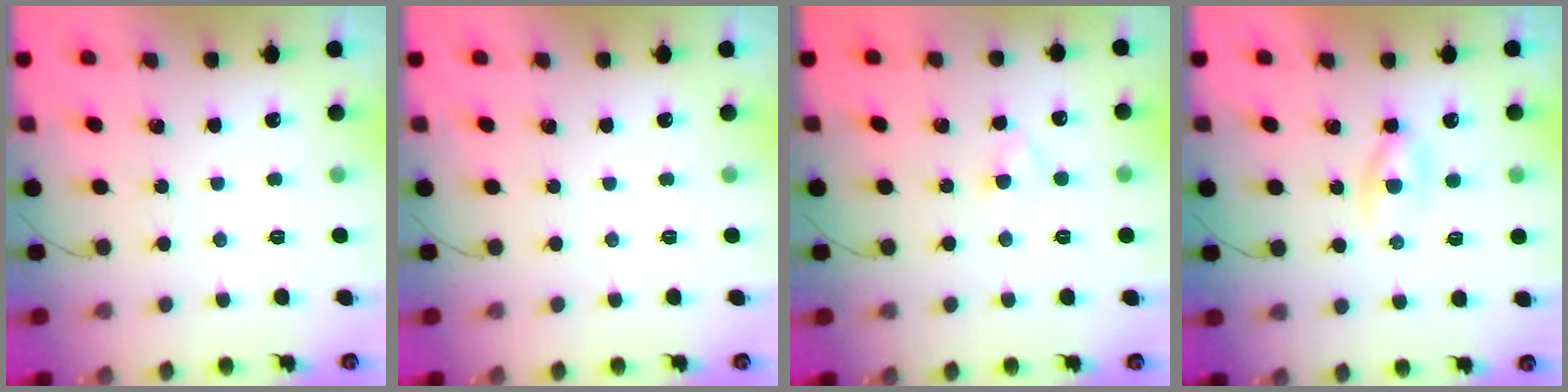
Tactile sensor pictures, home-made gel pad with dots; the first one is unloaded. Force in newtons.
{"total": 0.0}
{"total": 2.4, "press": 2.2, "slide": 1.0}
{"total": 2.7, "press": 2.5, "slide": 1.1}